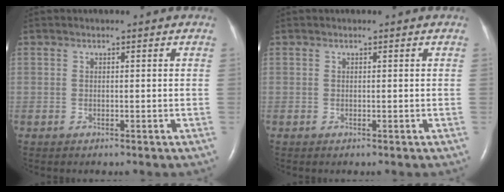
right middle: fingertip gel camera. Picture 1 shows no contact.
{"total": 0.0}